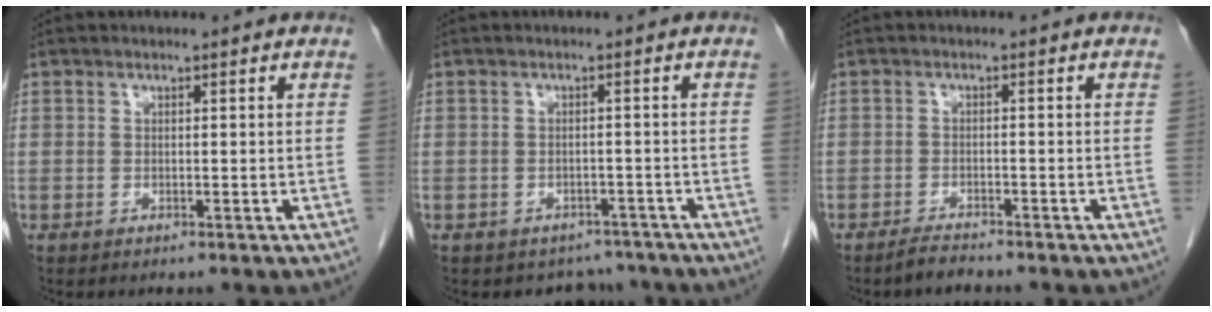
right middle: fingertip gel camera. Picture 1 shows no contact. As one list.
[{"total": 4.6, "force": [-3.8, 2.5, -0.3], "torque": [0.014, 0.014, -0.047]}, {"total": 2.1, "force": [-2.0, 0.0, 0.7], "torque": [-0.017, -0.005, -0.036]}]